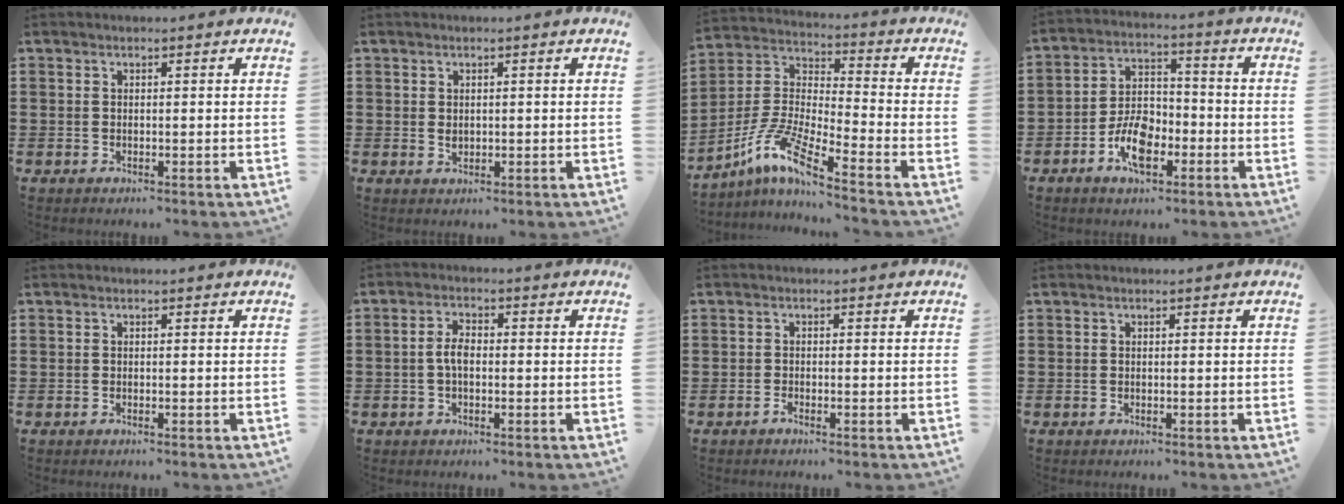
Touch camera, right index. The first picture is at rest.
{"total": 1.0, "force": [0.3, 0.7, 0.6], "torque": [-0.014, 0.005, 0.004]}
{"total": 9.2, "force": [-6.6, 0.7, 6.3], "torque": [-0.165, -0.023, -0.141]}
{"total": 7.8, "force": [-3.4, 4.2, 5.6], "torque": [-0.120, 0.003, -0.064]}
{"total": 0.0}
{"total": 3.2, "force": [-0.4, 1.5, 2.8], "torque": [-0.068, -0.001, -0.012]}
{"total": 0.8, "force": [-0.7, 0.2, 0.2], "torque": [-0.006, -0.001, -0.014]}
{"total": 0.0}